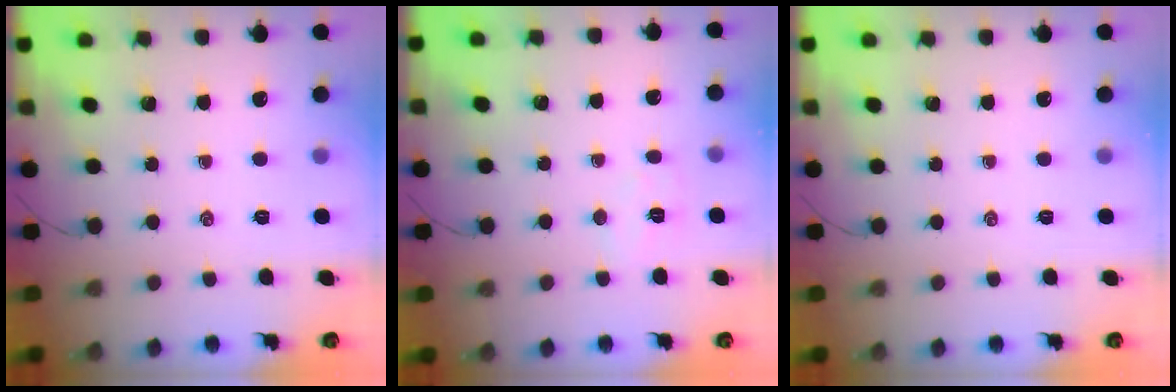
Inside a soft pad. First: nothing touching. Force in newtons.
{"total": 3.8, "press": 3.7, "slide": 0.8}
{"total": 0.0}